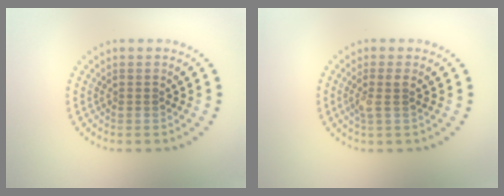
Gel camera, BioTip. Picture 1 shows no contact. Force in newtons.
{"total": 1.7, "press": 1.5, "slide": 0.8}